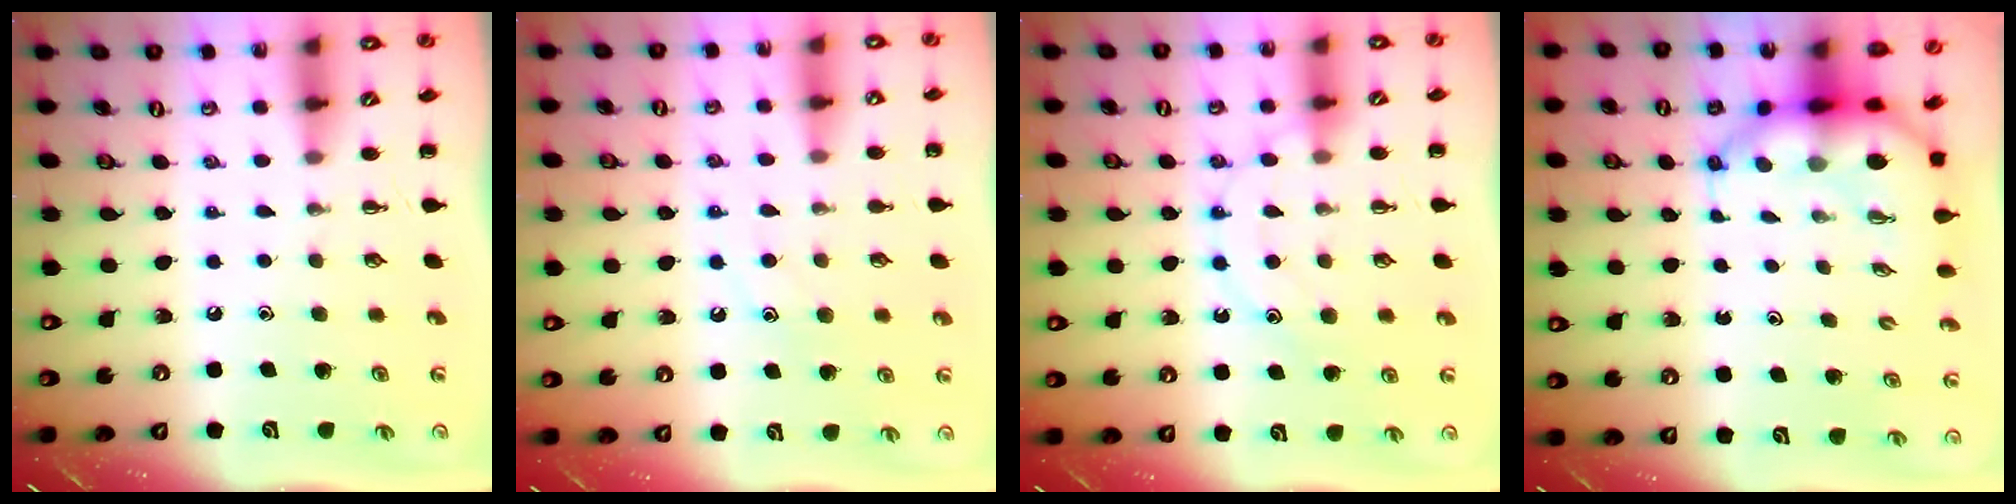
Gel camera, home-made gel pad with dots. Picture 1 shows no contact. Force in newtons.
{"total": 8.8, "press": 8.8, "slide": 1.0}
{"total": 12.4, "press": 12.4, "slide": 1.3}
{"total": 7.0, "press": 6.7, "slide": 2.0}